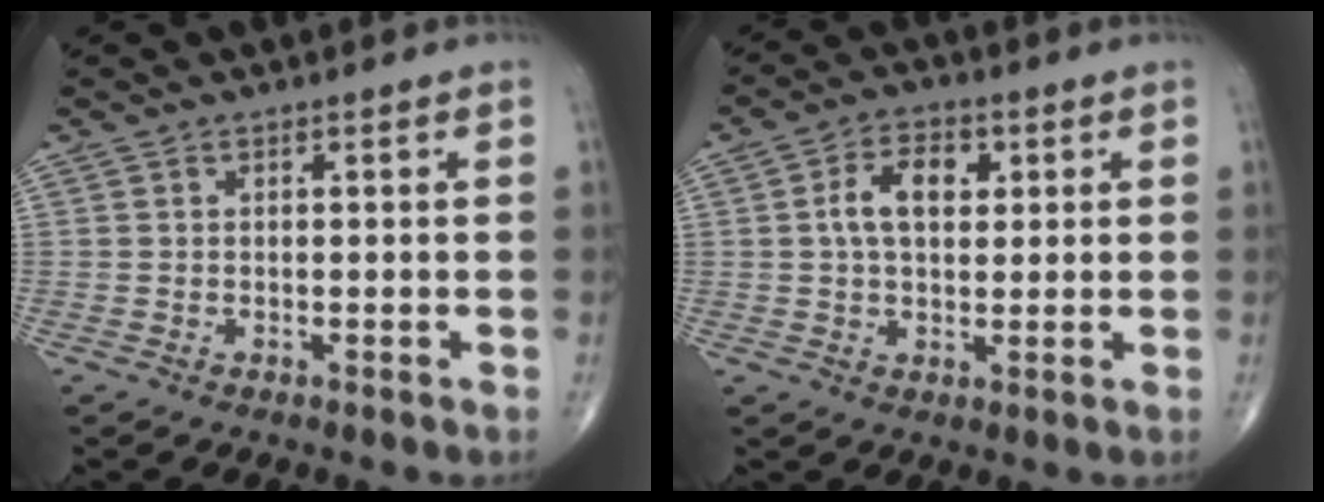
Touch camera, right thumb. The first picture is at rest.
{"total": 7.7, "force": [1.7, 4.7, 5.8], "torque": [-0.091, 0.009, 0.025]}